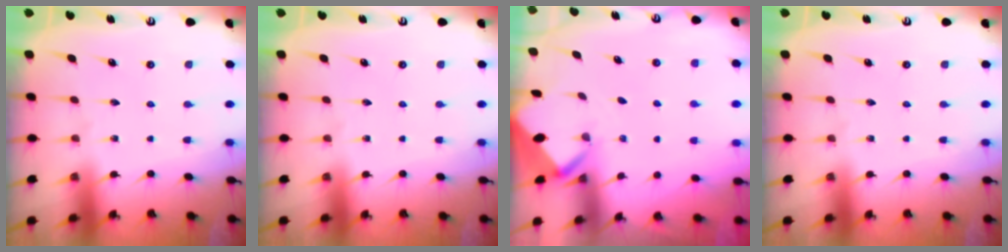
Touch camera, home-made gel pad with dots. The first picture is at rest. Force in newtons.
{"total": 0.0}
{"total": 2.0, "press": 2.0, "slide": 0.2}
{"total": 0.0}